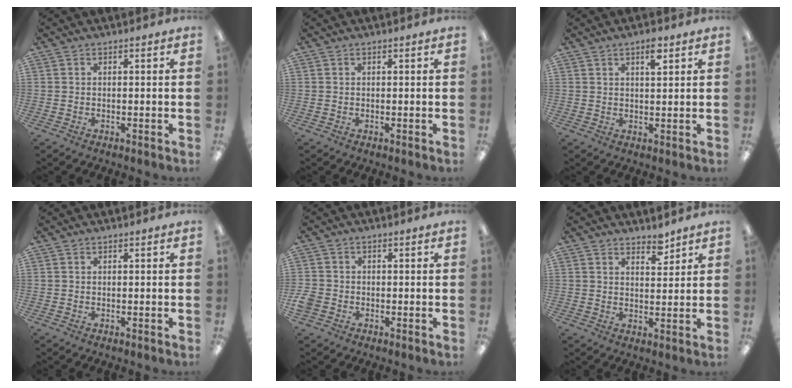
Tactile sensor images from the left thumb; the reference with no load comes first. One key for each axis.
{"total": 0.0}
{"total": 4.2, "fx": 2.7, "fy": 1.3, "fz": 2.9, "tx": -0.040, "ty": -0.005, "tz": 0.041}
{"total": 0.0}
{"total": 2.8, "fx": -1.2, "fy": 2.2, "fz": 1.2, "tx": -0.024, "ty": 0.005, "tz": -0.023}
{"total": 4.1, "fx": 3.7, "fy": 1.4, "fz": 1.1, "tx": 0.004, "ty": -0.030, "tz": 0.062}